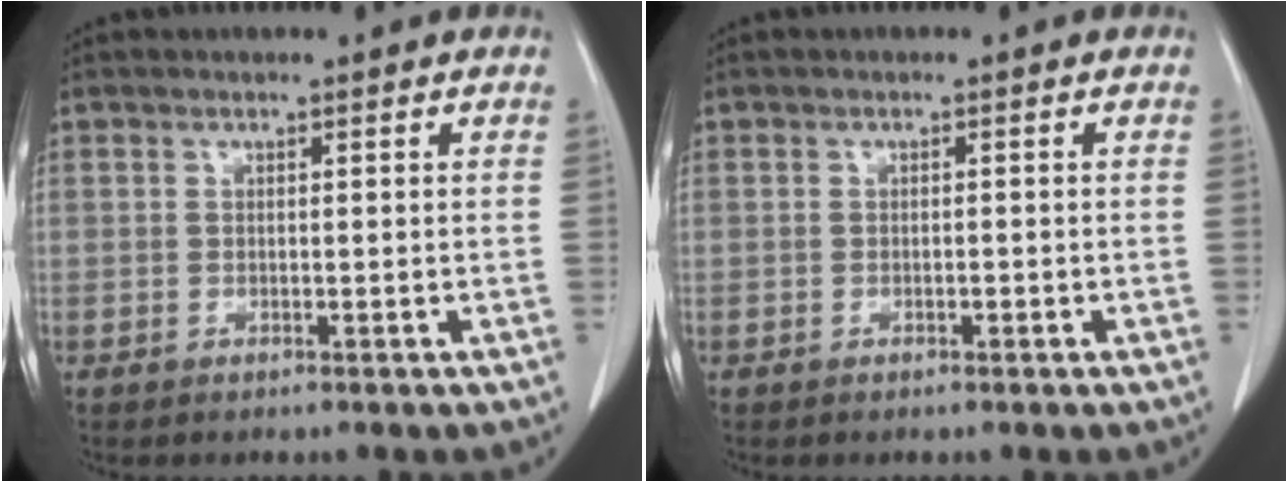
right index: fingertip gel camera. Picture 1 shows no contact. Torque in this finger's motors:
{"motor_torque": [-0.25, 0.42, -0.03, 0.00]}